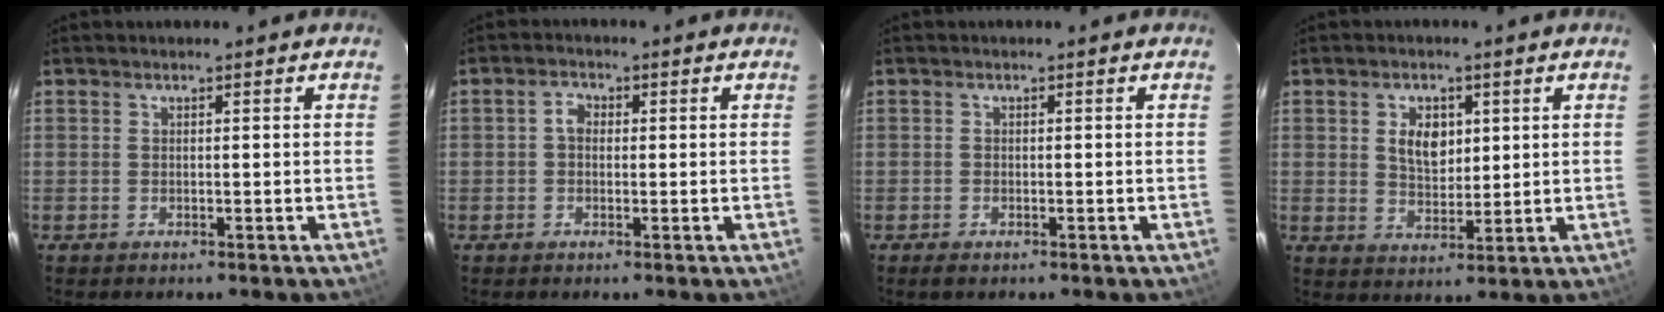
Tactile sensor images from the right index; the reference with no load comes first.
{"total": 2.2, "force": [0.0, 1.8, 1.3], "torque": [-0.024, 0.009, -0.003]}
{"total": 1.3, "force": [-1.0, 0.7, 0.6], "torque": [-0.012, -0.004, -0.020]}
{"total": 5.9, "force": [1.7, 3.9, 4.0], "torque": [-0.068, 0.006, 0.036]}